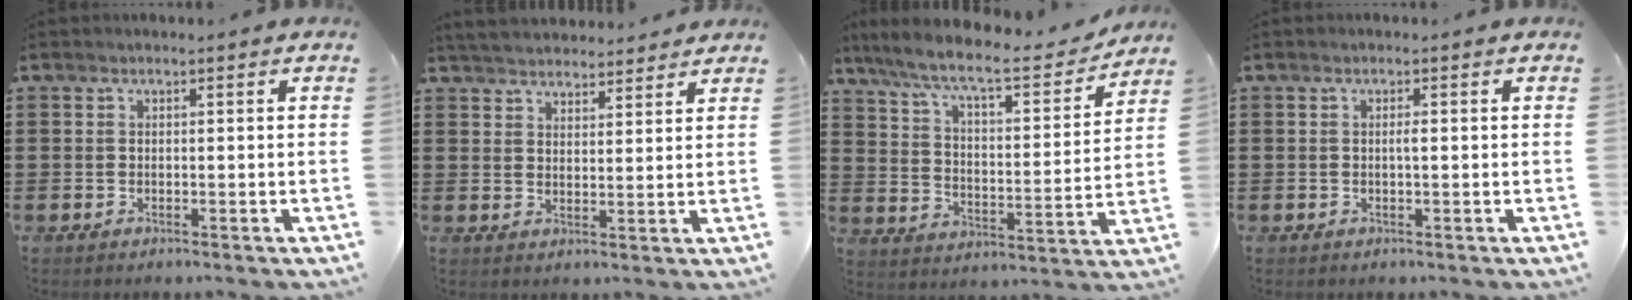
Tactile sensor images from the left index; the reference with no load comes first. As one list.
[{"total": 3.7, "force": [3.6, 0.6, 0.0], "torque": [-0.014, -0.011, 0.067]}, {"total": 8.8, "force": [7.4, 0.9, 4.6], "torque": [-0.118, -0.045, 0.123]}, {"total": 0.7, "force": [-0.1, 0.1, 0.7], "torque": [-0.014, -0.003, -0.002]}]